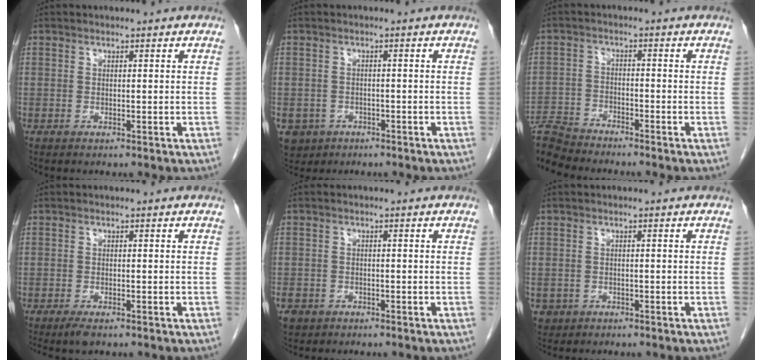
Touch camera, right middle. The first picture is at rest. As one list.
[{"total": 5.6, "force": [-3.0, 4.6, 1.1], "torque": [-0.025, 0.004, -0.042]}, {"total": 6.7, "force": [-6.7, -0.1, 0.4], "torque": [-0.011, -0.004, -0.129]}, {"total": 2.3, "force": [-1.6, 0.6, 1.5], "torque": [-0.031, -0.006, -0.026]}, {"total": 4.0, "force": [-2.6, 2.9, 0.9], "torque": [-0.022, 0.001, -0.042]}, {"total": 2.0, "force": [-0.9, 1.7, 0.2], "torque": [-0.007, 0.005, -0.012]}]